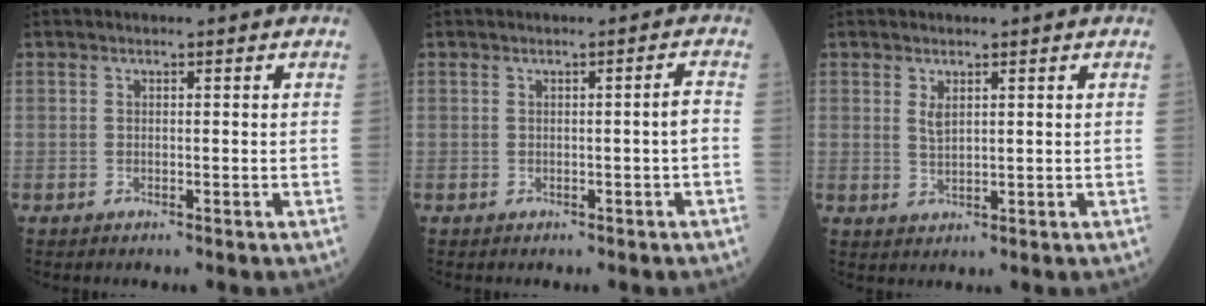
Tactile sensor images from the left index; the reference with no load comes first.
{"total": 1.5, "force": [-0.5, -0.3, 1.4], "torque": [-0.018, 0.000, -0.006]}
{"total": 1.8, "force": [0.8, 0.8, 1.3], "torque": [-0.030, -0.002, 0.021]}